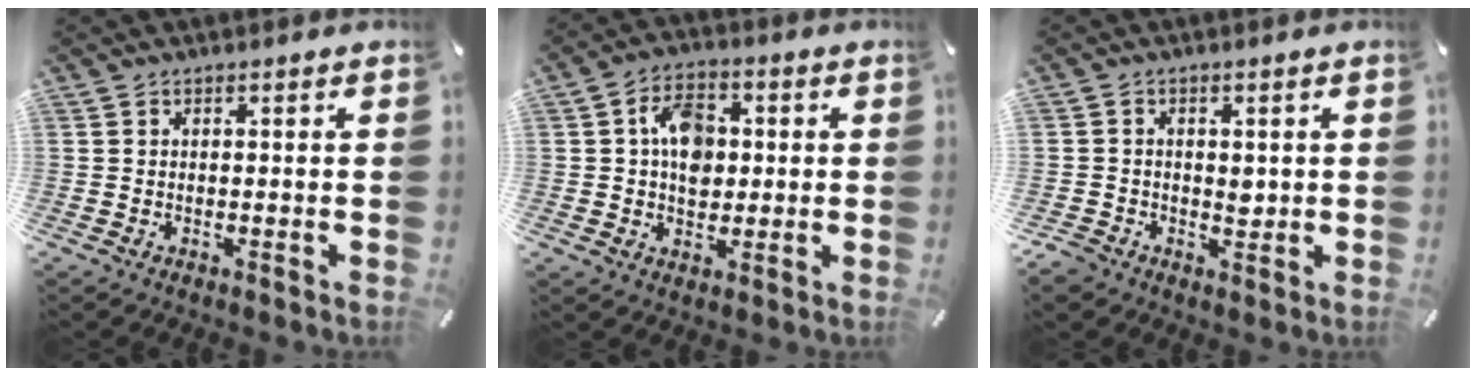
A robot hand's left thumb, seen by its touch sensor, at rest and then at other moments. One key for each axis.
{"total": 9.0, "fx": 0.8, "fy": 6.8, "fz": 5.8, "tx": -0.082, "ty": 0.008, "tz": 0.016}
{"total": 4.1, "fx": -0.3, "fy": 3.9, "fz": 1.2, "tx": -0.018, "ty": 0.000, "tz": -0.005}